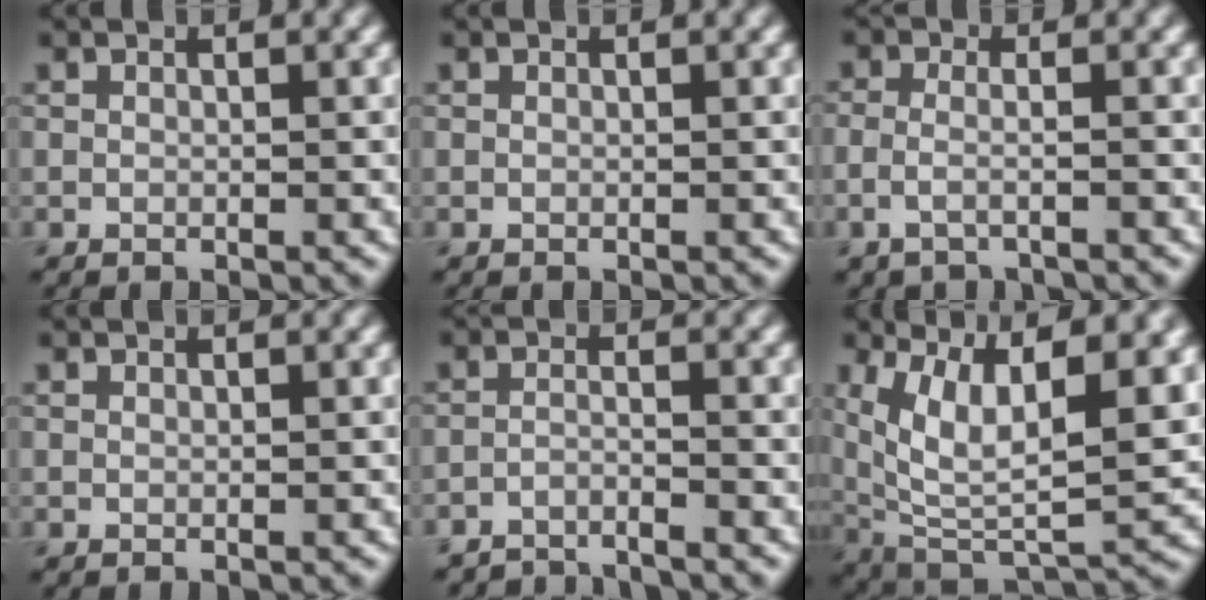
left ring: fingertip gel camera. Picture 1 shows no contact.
{"total": 0.0}
{"total": 2.0, "force": [-1.1, 0.7, 1.5], "torque": [-0.032, -0.015, -0.033]}
{"total": 0.0}
{"total": 2.9, "force": [-2.9, 0.2, 0.6], "torque": [-0.008, -0.013, -0.056]}
{"total": 11.6, "force": [3.2, 4.8, 10.1], "torque": [-0.190, -0.016, 0.062]}